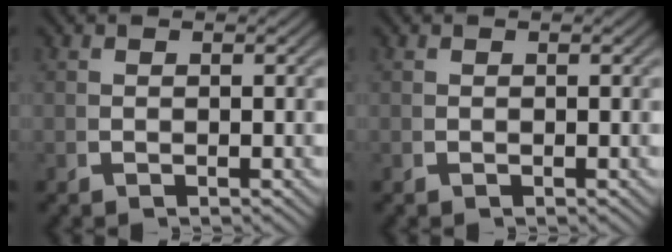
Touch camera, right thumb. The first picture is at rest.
{"total": 0.0}